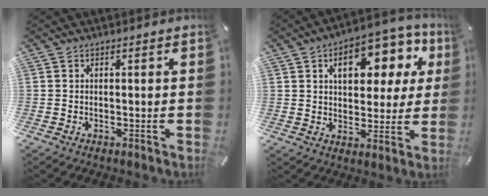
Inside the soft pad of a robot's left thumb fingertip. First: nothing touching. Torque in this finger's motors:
{"motor_torque": [2.36, 2.38, 1.34, -1.23, 0.25]}